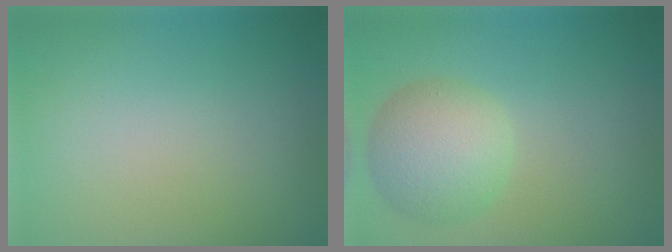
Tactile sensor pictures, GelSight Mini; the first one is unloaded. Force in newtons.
{"total": 5.5, "press": 5.5, "slide": 0.4}